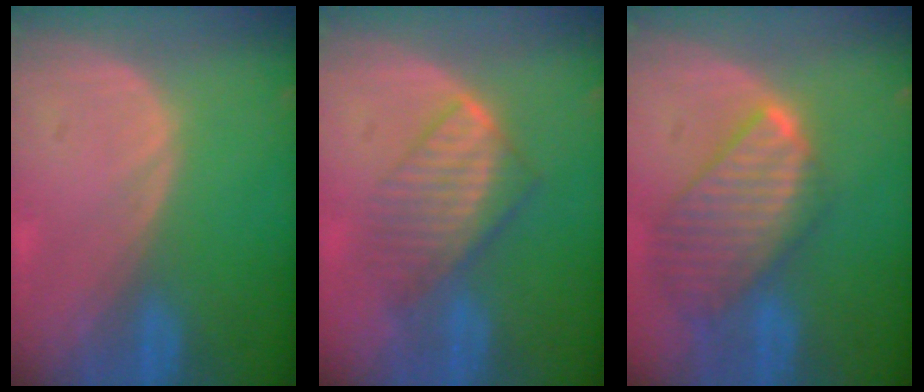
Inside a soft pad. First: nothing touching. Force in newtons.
{"total": 6.6, "press": 6.3, "slide": 1.9}
{"total": 9.7, "press": 8.4, "slide": 4.9}